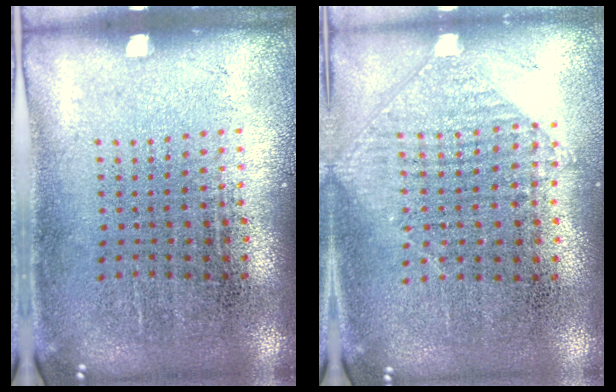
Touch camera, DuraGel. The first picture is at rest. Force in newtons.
{"total": 0.9, "press": 0.8, "slide": 0.3}